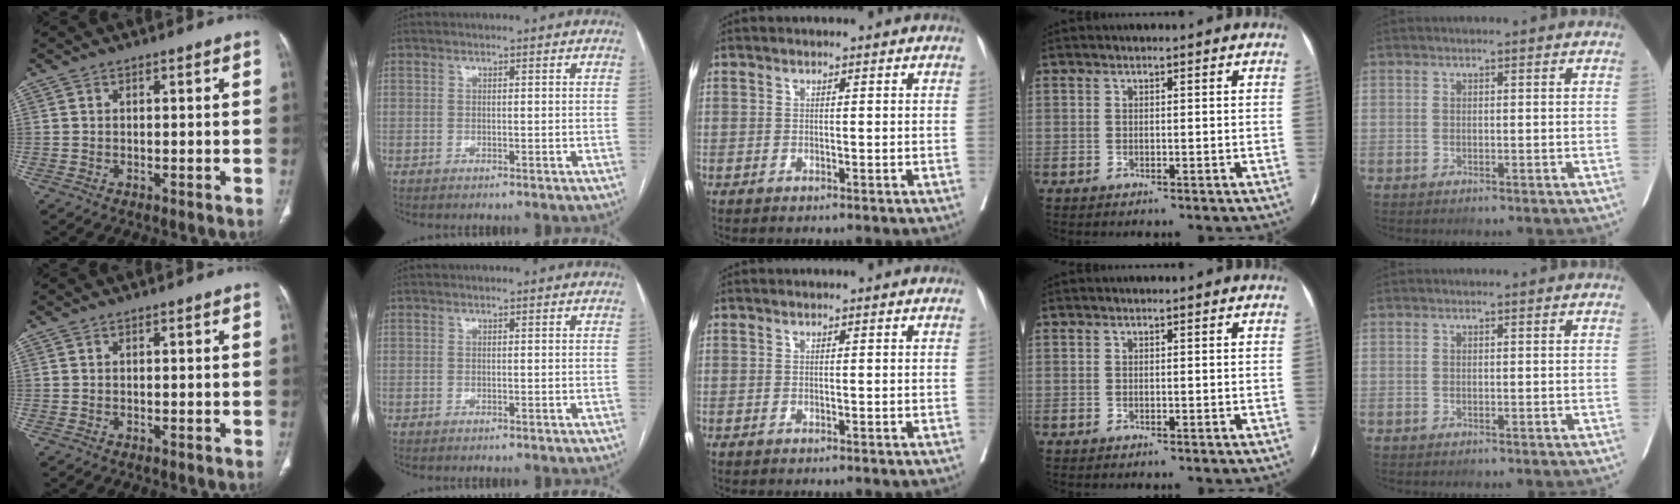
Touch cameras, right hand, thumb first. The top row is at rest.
{}